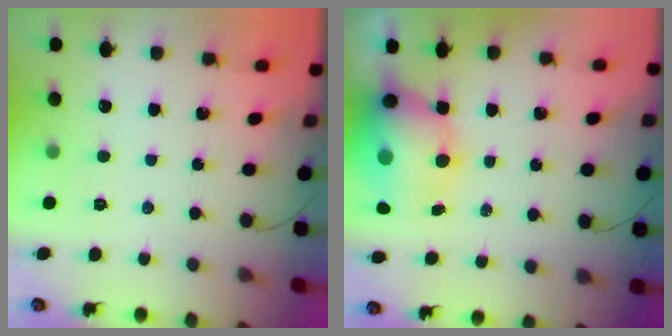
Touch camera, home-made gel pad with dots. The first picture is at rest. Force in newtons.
{"total": 14.7, "press": 14.2, "slide": 3.5}